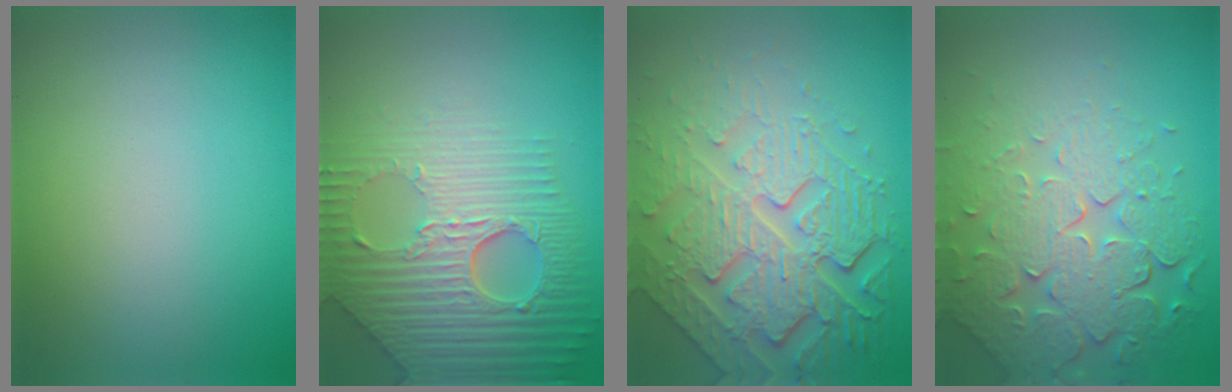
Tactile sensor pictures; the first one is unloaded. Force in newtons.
{"total": 9.0, "press": 6.1, "slide": 6.6}
{"total": 8.6, "press": 5.9, "slide": 6.2}
{"total": 8.0, "press": 5.6, "slide": 5.6}